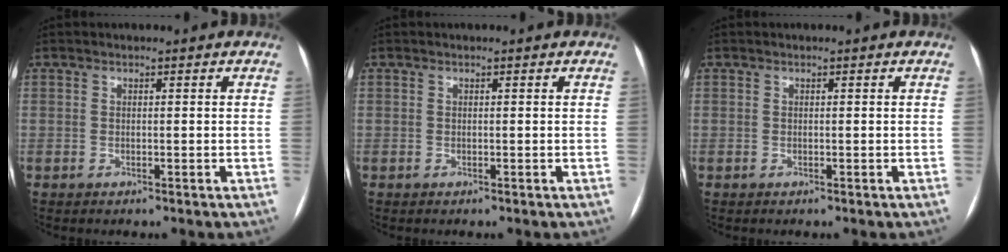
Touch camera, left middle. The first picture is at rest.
{"total": 0.0}
{"total": 0.0}